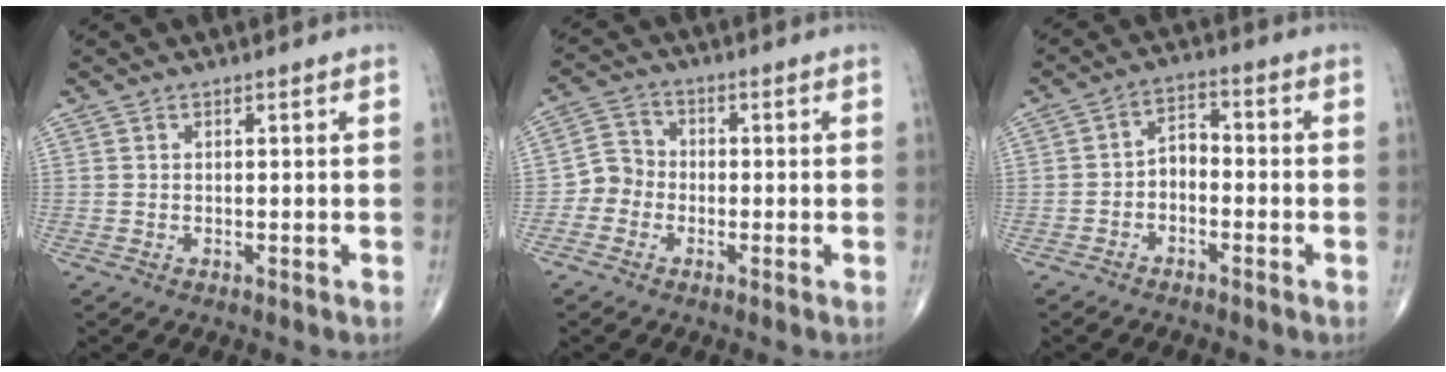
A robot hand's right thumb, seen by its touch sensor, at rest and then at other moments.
{"total": 4.4, "force": [-1.6, 4.0, 0.9], "torque": [0.008, 0.015, -0.044]}
{"total": 4.4, "force": [-1.6, 2.9, 2.9], "torque": [-0.039, 0.031, -0.038]}